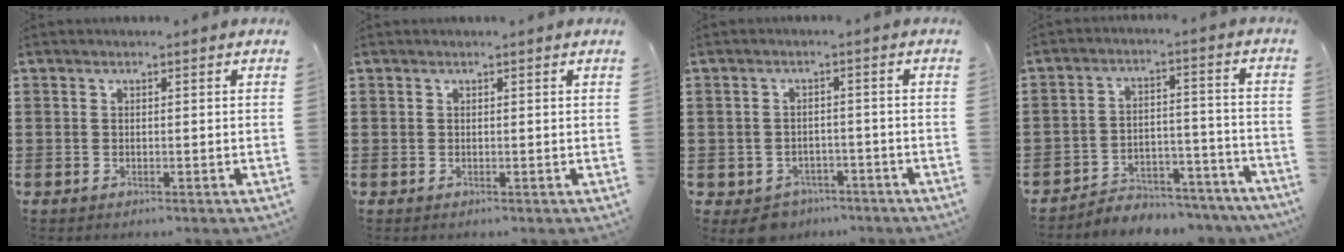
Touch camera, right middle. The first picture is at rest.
{"total": 0.0}
{"total": 3.1, "force": [-2.9, 1.2, 0.0], "torque": [-0.016, 0.001, -0.064]}
{"total": 4.9, "force": [-4.8, 0.9, 0.2], "torque": [-0.005, 0.014, -0.101]}